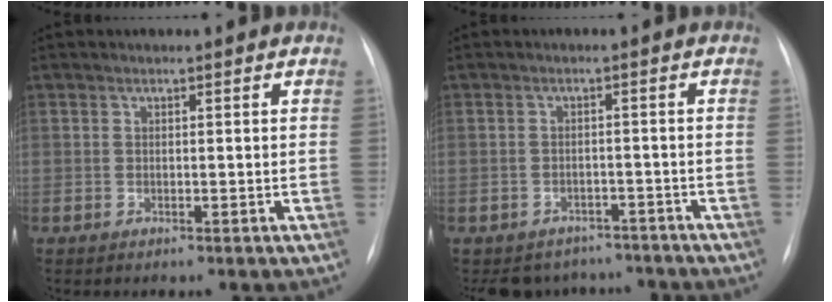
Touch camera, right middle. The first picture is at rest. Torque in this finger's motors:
{"motor_torque": [0.00, -0.14, 0.05, 0.02]}